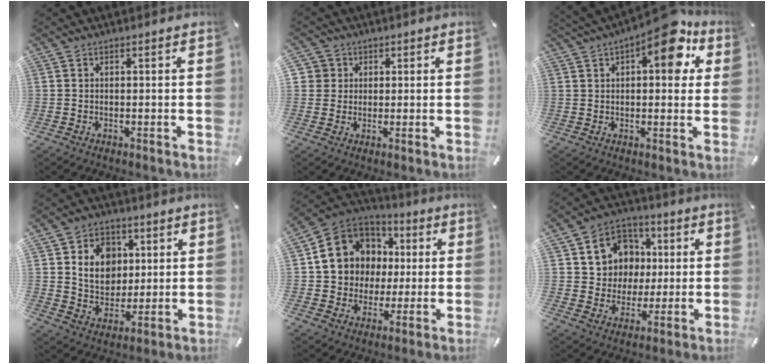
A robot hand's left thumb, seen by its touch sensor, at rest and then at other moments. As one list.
[{"total": 4.5, "force": [1.3, 4.3, 0.4], "torque": [-0.004, 0.005, 0.022]}, {"total": 12.3, "force": [6.1, 5.2, 9.3], "torque": [-0.114, -0.032, 0.097]}, {"total": 10.7, "force": [2.6, 9.2, 4.8], "torque": [-0.080, 0.002, 0.053]}, {"total": 13.0, "force": [1.8, 12.4, 3.1], "torque": [-0.064, -0.011, 0.044]}, {"total": 11.8, "force": [1.6, 11.4, 2.4], "torque": [-0.034, -0.007, 0.041]}]